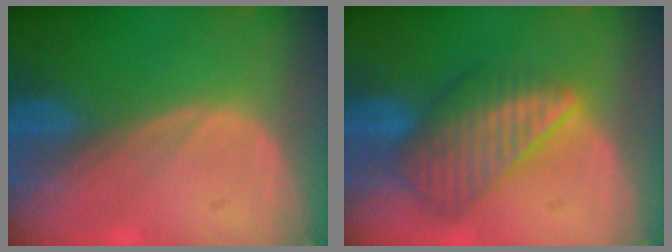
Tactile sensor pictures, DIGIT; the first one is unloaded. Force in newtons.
{"total": 8.4, "press": 7.5, "slide": 3.8}